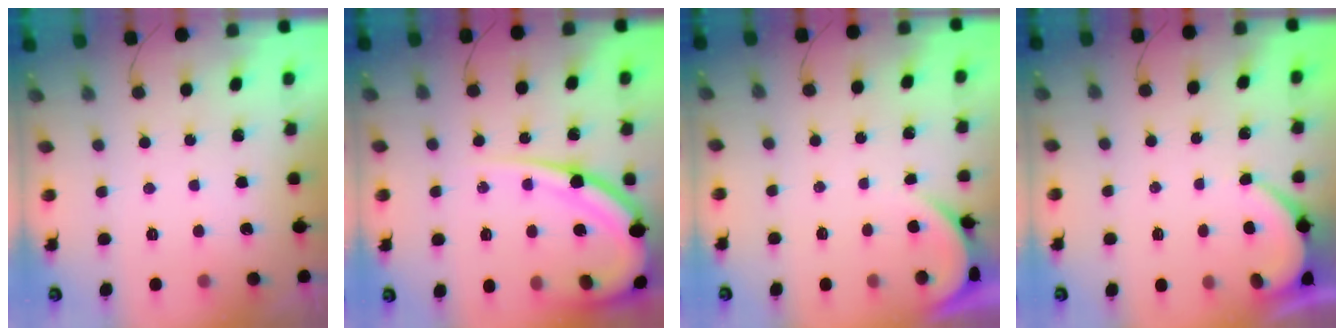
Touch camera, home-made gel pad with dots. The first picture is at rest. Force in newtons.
{"total": 16.8, "press": 16.7, "slide": 1.8}
{"total": 0.0}
{"total": 2.2, "press": 2.2, "slide": 0.2}